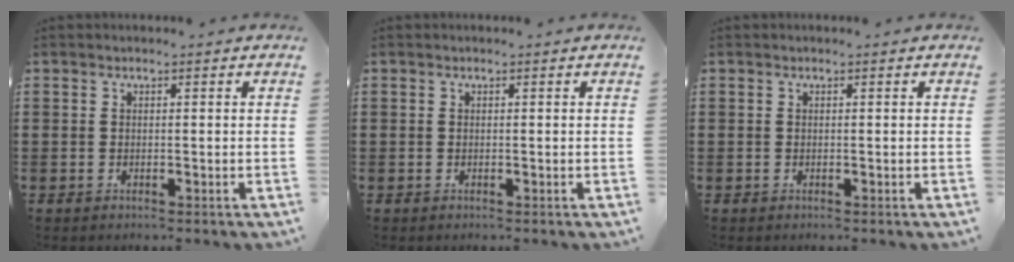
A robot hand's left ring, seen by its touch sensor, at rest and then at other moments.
{"total": 0.0}
{"total": 0.0}